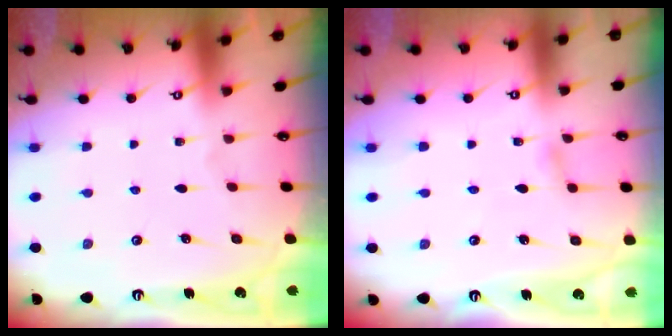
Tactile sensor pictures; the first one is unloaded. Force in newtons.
{"total": 2.8, "press": 2.8, "slide": 0.3}